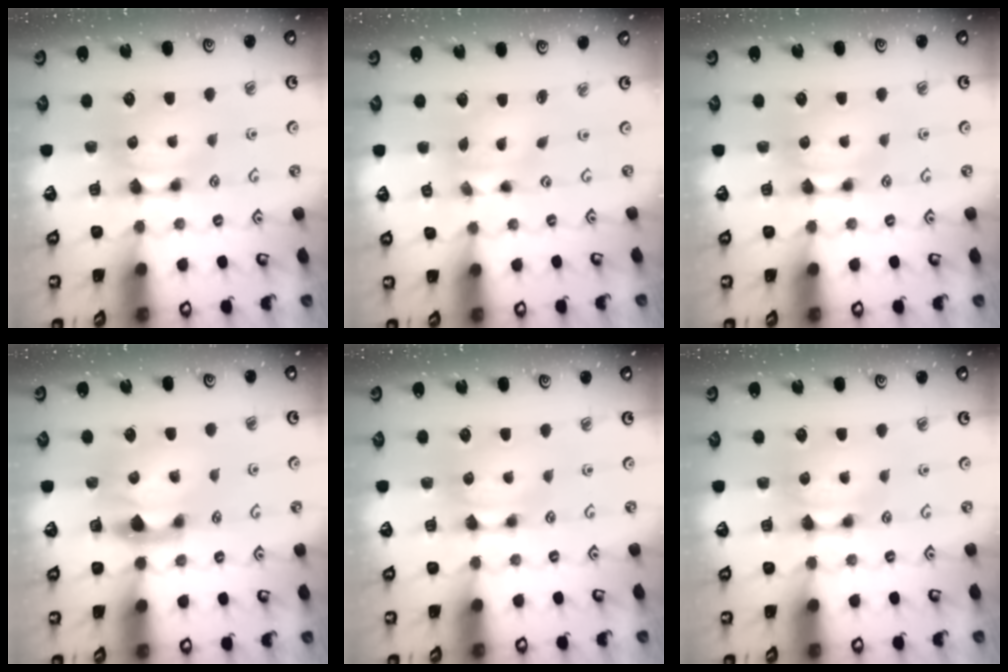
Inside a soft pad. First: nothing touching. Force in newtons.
{"total": 1.9, "press": 1.3, "slide": 1.3}
{"total": 0.0}
{"total": 3.0, "press": 2.6, "slide": 1.4}
{"total": 0.0}
{"total": 0.0}